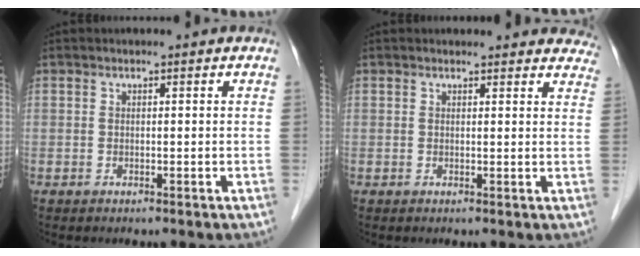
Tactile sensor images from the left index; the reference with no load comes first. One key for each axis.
{"total": 10.9, "fx": 10.3, "fy": 3.0, "fz": 1.8, "tx": 0.017, "ty": -0.004, "tz": 0.086}